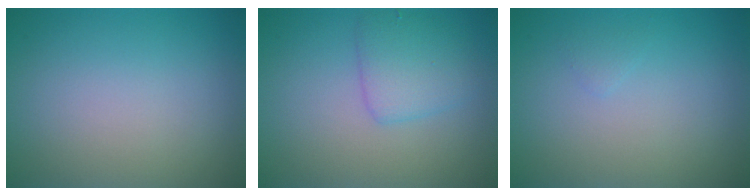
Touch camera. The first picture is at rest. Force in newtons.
{"total": 2.9, "press": 2.9, "slide": 0.1}
{"total": 0.5, "press": 0.5, "slide": 0.1}